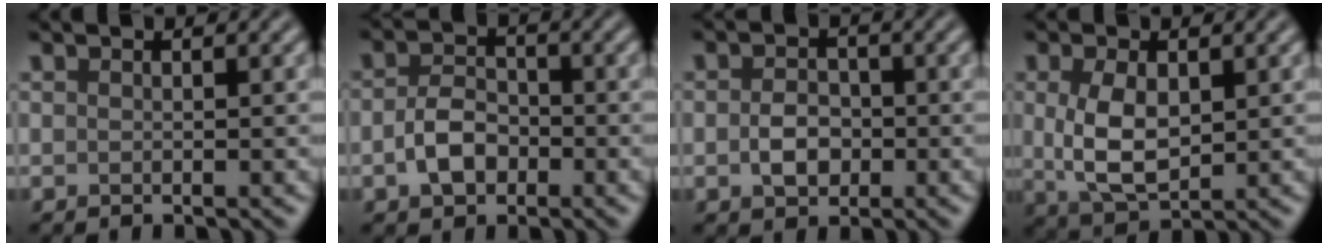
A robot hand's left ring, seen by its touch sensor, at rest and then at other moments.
{"total": 3.4, "force": [-1.0, 2.4, 2.2], "torque": [-0.042, 0.002, -0.024]}
{"total": 2.8, "force": [-0.6, 2.1, 1.8], "torque": [-0.032, 0.000, -0.016]}
{"total": 5.0, "force": [0.5, 2.8, 4.1], "torque": [-0.091, -0.002, 0.018]}